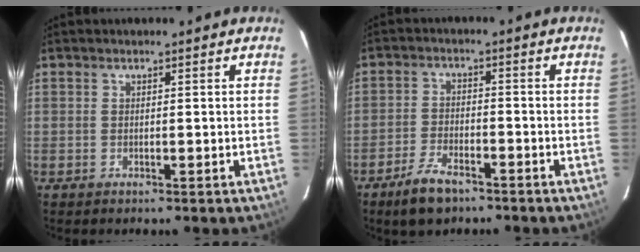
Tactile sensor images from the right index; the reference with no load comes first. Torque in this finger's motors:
{"motor_torque": [0.40, -0.45, 0.27, 0.02]}